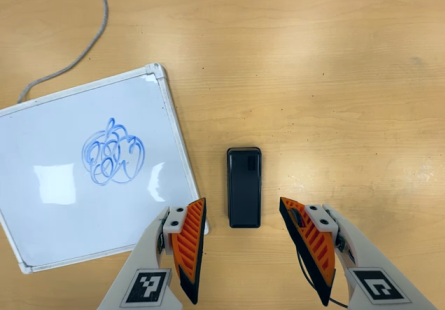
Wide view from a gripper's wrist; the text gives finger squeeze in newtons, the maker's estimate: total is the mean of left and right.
{"total": 0.0}